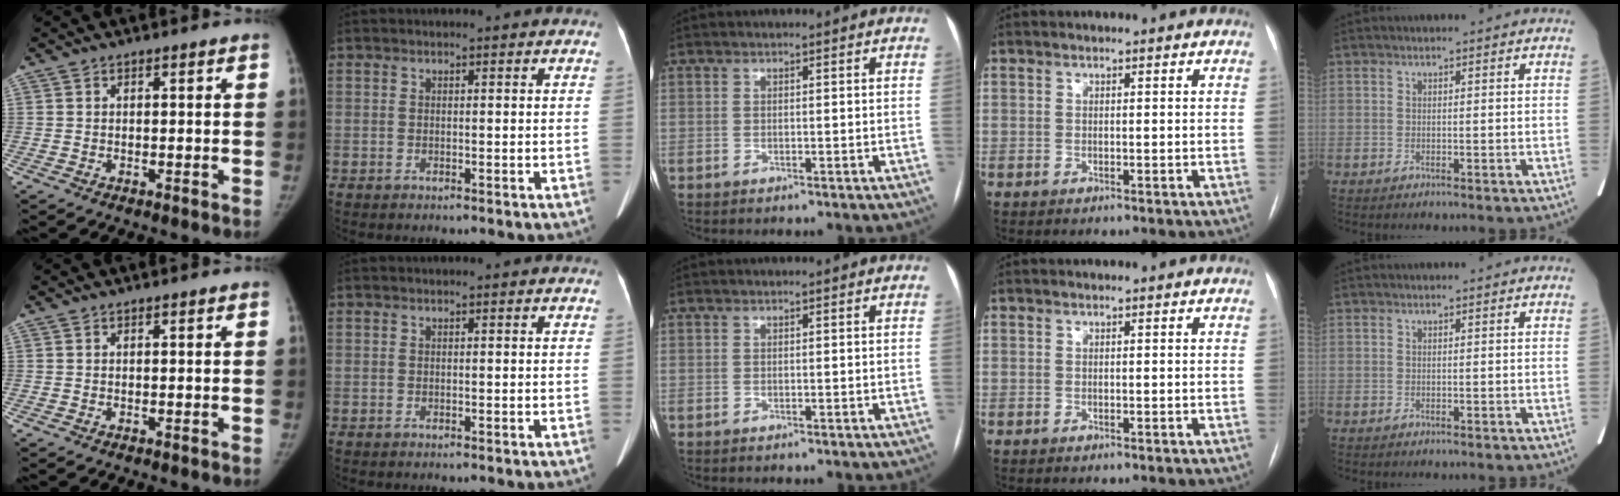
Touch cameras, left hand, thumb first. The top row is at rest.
{}